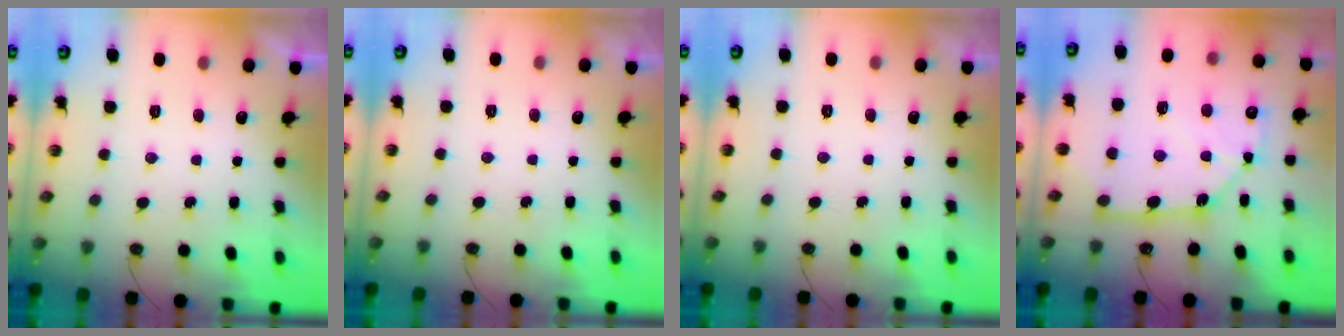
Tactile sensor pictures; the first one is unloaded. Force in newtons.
{"total": 0.0}
{"total": 0.8, "press": 0.5, "slide": 0.6}
{"total": 14.0, "press": 14.0, "slide": 0.6}